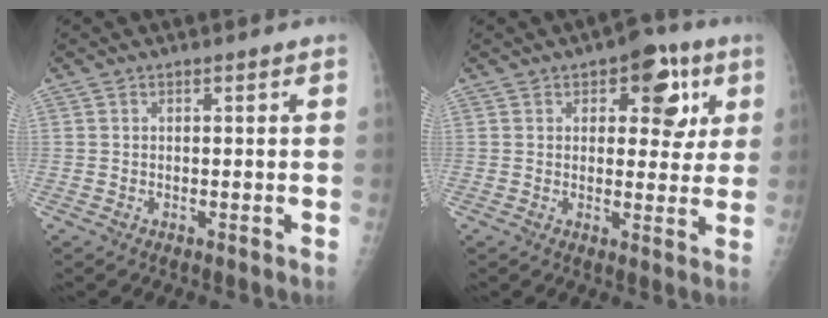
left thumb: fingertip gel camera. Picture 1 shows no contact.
{"total": 10.1, "force": [4.0, 5.6, 7.3], "torque": [-0.044, -0.006, 0.045]}